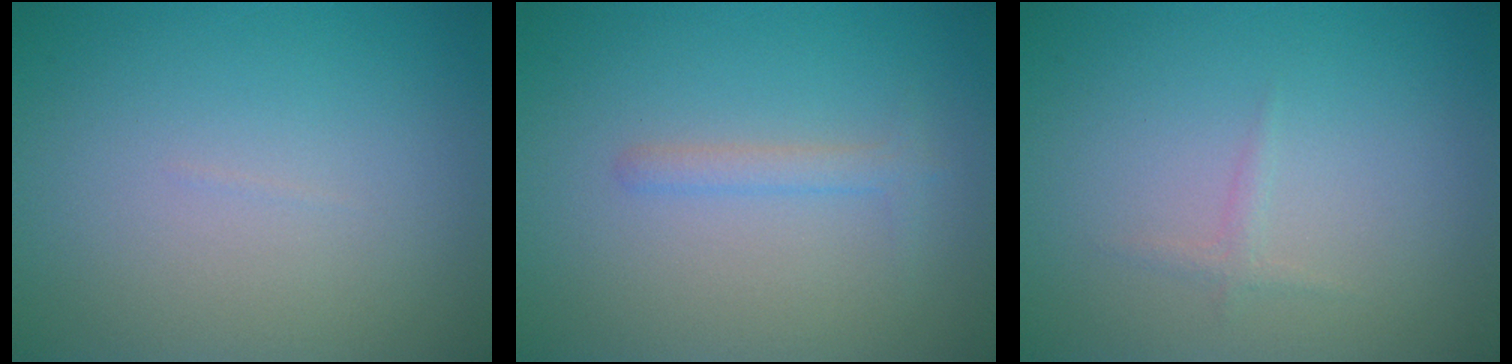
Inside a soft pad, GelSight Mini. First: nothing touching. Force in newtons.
{"total": 1.3, "press": 1.3, "slide": 0.1}
{"total": 0.7, "press": 0.7, "slide": 0.0}